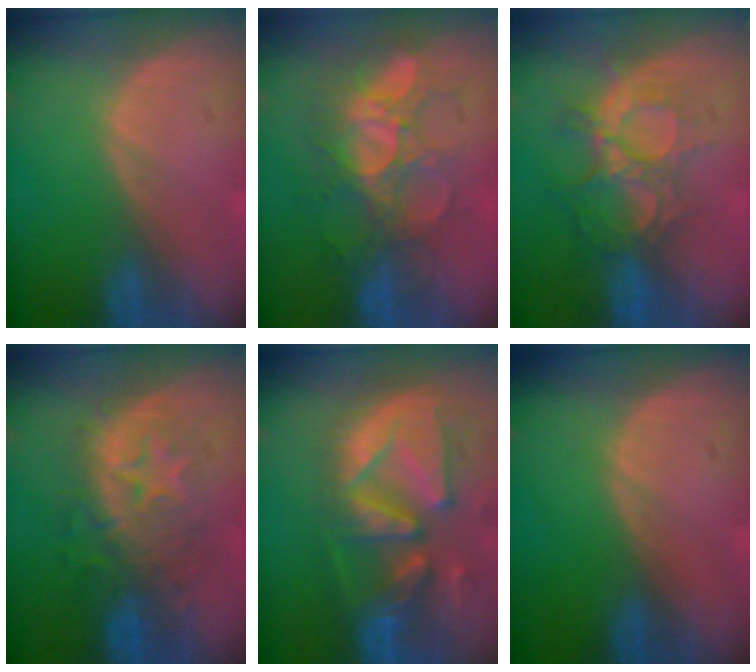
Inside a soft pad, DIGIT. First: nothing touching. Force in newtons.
{"total": 9.4, "press": 8.5, "slide": 4.0}
{"total": 9.2, "press": 7.9, "slide": 4.7}
{"total": 8.3, "press": 8.3, "slide": 0.8}
{"total": 13.0, "press": 11.3, "slide": 6.5}
{"total": 0.0}